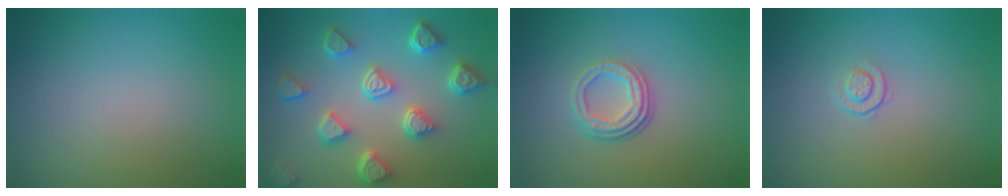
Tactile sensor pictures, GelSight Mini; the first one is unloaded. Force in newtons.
{"total": 6.9, "press": 5.6, "slide": 4.0}
{"total": 3.7, "press": 2.6, "slide": 2.5}
{"total": 1.1, "press": 0.7, "slide": 0.9}